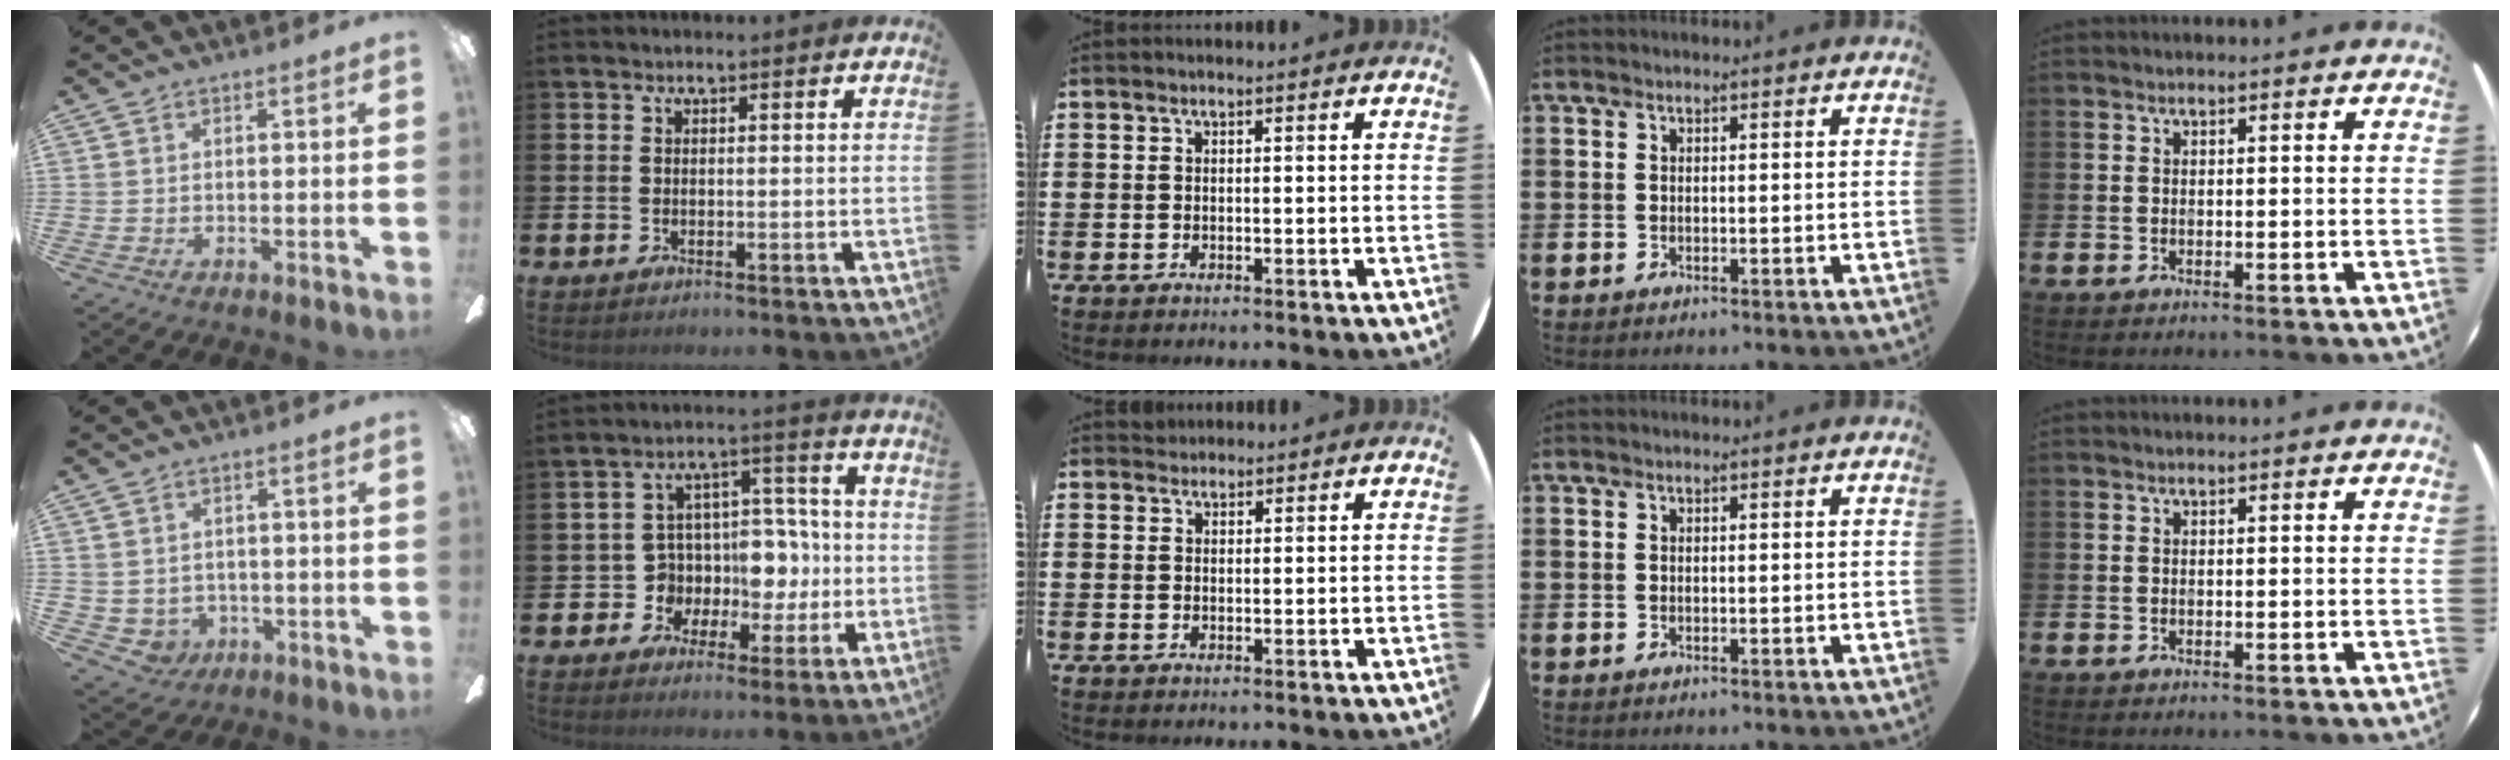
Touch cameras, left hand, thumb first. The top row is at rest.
{"thumb": {"total": 4.0, "force": [0.4, 3.9, 0.2], "torque": [-0.024, -0.003, 0.010]}, "index": {"total": 7.9, "force": [-0.5, 7.3, 2.9], "torque": [-0.077, -0.003, -0.001]}, "middle": {"total": 1.1, "force": [1.0, 0.3, -0.1], "torque": [0.000, 0.002, 0.021]}}